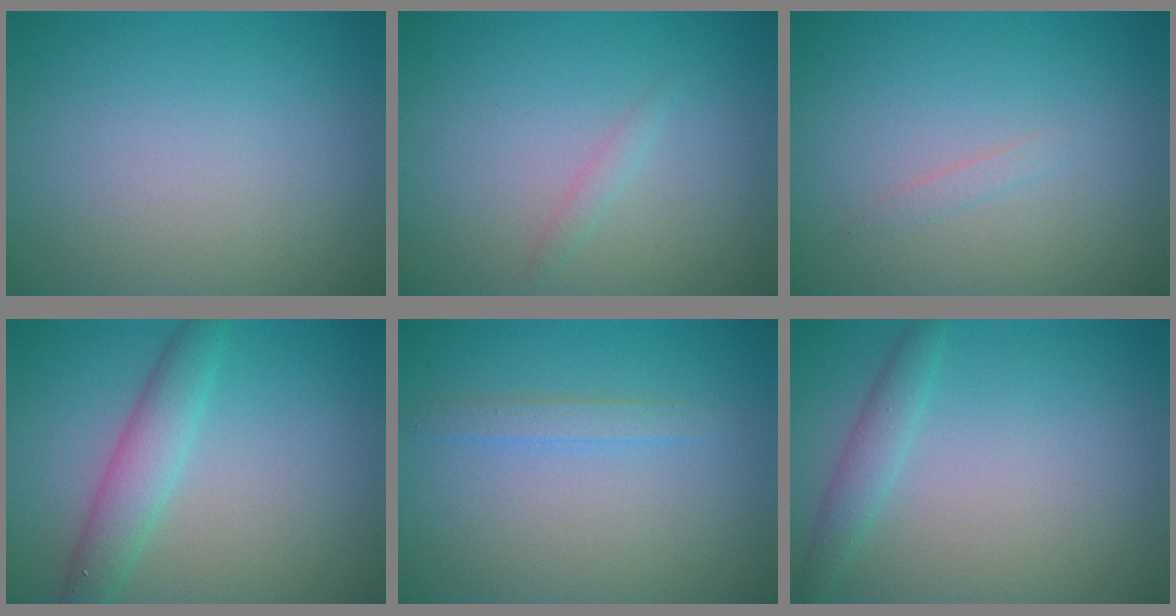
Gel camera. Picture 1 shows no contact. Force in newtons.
{"total": 0.8, "press": 0.8, "slide": 0.0}
{"total": 0.6, "press": 0.6, "slide": 0.0}
{"total": 3.4, "press": 3.4, "slide": 0.1}
{"total": 1.3, "press": 1.3, "slide": 0.0}
{"total": 1.8, "press": 1.8, "slide": 0.2}